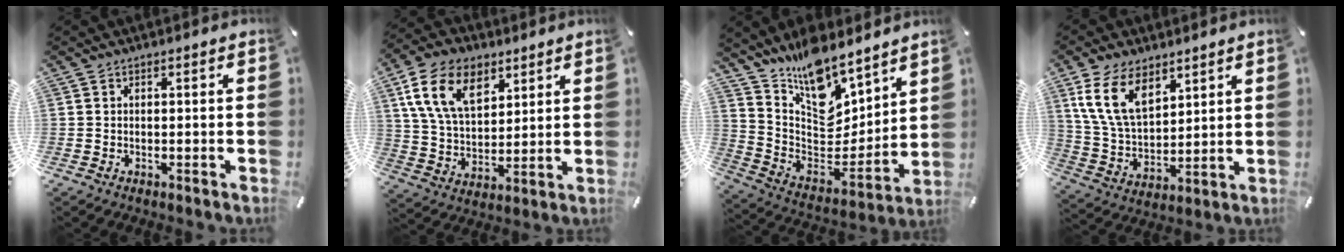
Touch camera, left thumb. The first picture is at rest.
{"total": 14.7, "force": [7.3, 9.3, 8.7], "torque": [-0.195, -0.009, 0.137]}
{"total": 14.5, "force": [11.3, 7.4, 5.3], "torque": [-0.091, -0.116, 0.207]}
{"total": 13.2, "force": [7.2, 7.9, 7.7], "torque": [-0.191, -0.023, 0.133]}